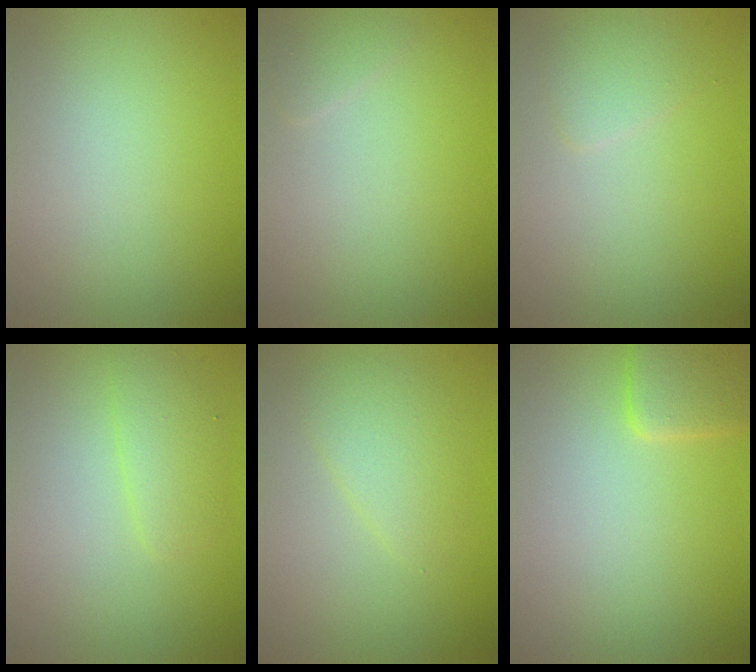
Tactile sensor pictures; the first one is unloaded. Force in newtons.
{"total": 0.9, "press": 0.9, "slide": 0.0}
{"total": 1.3, "press": 1.3, "slide": 0.1}
{"total": 1.9, "press": 1.9, "slide": 0.1}
{"total": 2.3, "press": 2.3, "slide": 0.1}
{"total": 2.5, "press": 2.5, "slide": 0.1}